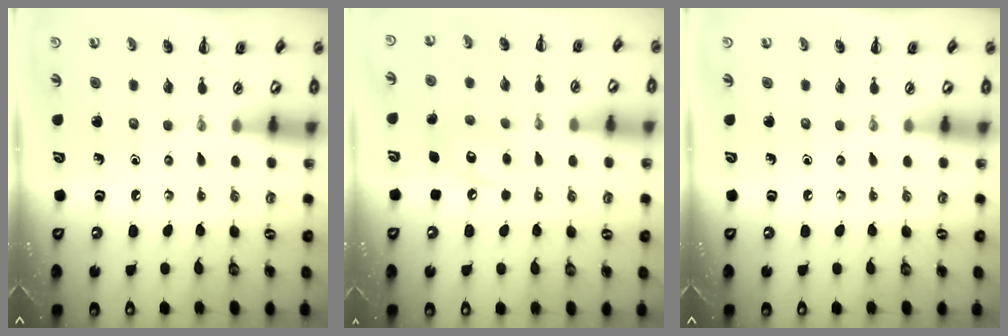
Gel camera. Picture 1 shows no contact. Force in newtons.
{"total": 8.6, "press": 8.5, "slide": 0.6}
{"total": 0.0}